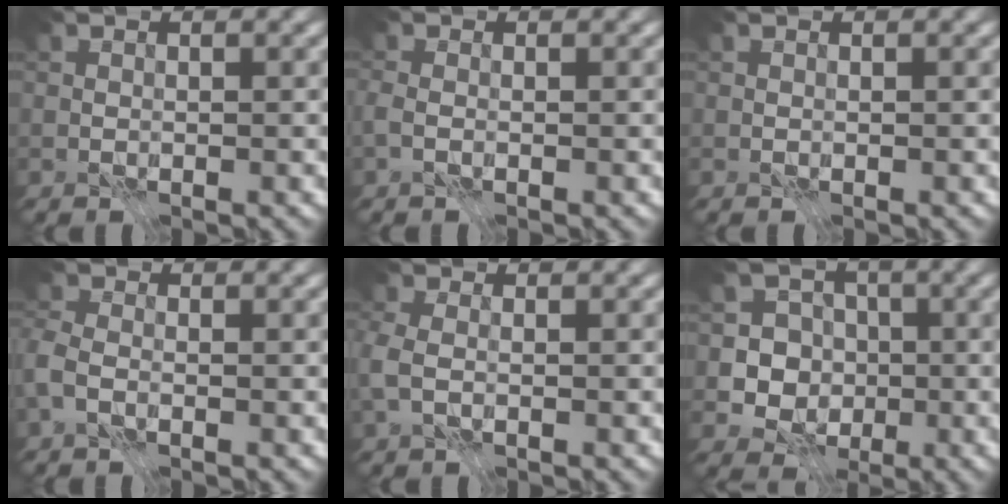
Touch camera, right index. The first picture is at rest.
{"total": 1.6, "force": [-0.6, 1.0, 1.1], "torque": [-0.026, -0.001, -0.015]}
{"total": 0.0}
{"total": 3.6, "force": [-1.2, 2.6, 2.3], "torque": [-0.062, -0.001, -0.032]}
{"total": 3.3, "force": [-0.8, 2.3, 2.3], "torque": [-0.066, -0.004, -0.018]}
{"total": 4.9, "force": [-0.9, 4.6, 1.7], "torque": [-0.008, 0.005, -0.041]}